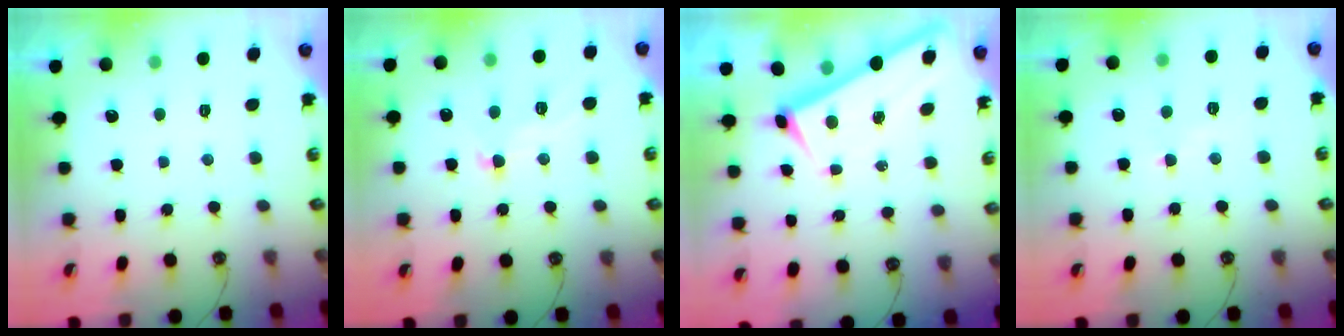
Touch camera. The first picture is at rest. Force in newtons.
{"total": 7.2, "press": 7.1, "slide": 1.1}
{"total": 1.8, "press": 1.8, "slide": 0.2}
{"total": 1.0, "press": 0.9, "slide": 0.5}